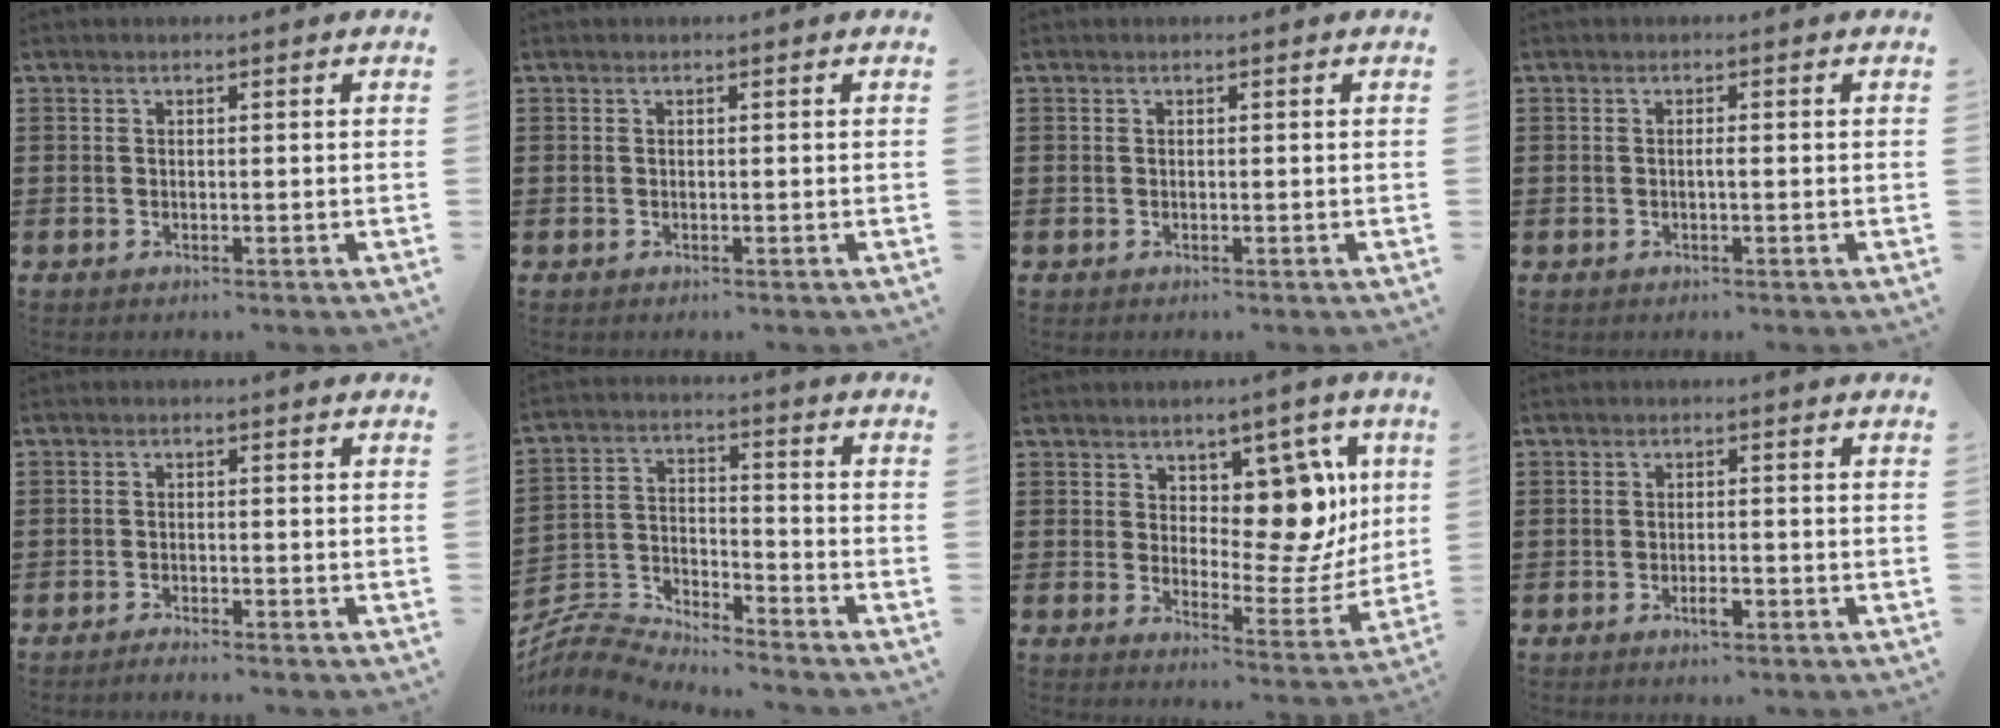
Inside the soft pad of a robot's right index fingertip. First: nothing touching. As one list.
[{"total": 0.0}, {"total": 0.0}, {"total": 0.8, "force": [-0.2, 0.0, 0.7], "torque": [-0.014, -0.004, -0.004]}, {"total": 1.3, "force": [-1.3, 0.0, 0.1], "torque": [-0.004, 0.002, -0.026]}, {"total": 6.1, "force": [-6.1, 0.7, 0.6], "torque": [-0.035, -0.004, -0.129]}, {"total": 10.4, "force": [4.7, 6.4, 6.7], "torque": [-0.094, -0.030, 0.082]}, {"total": 2.4, "force": [-1.2, 0.7, 1.9], "torque": [-0.035, 0.001, -0.021]}]